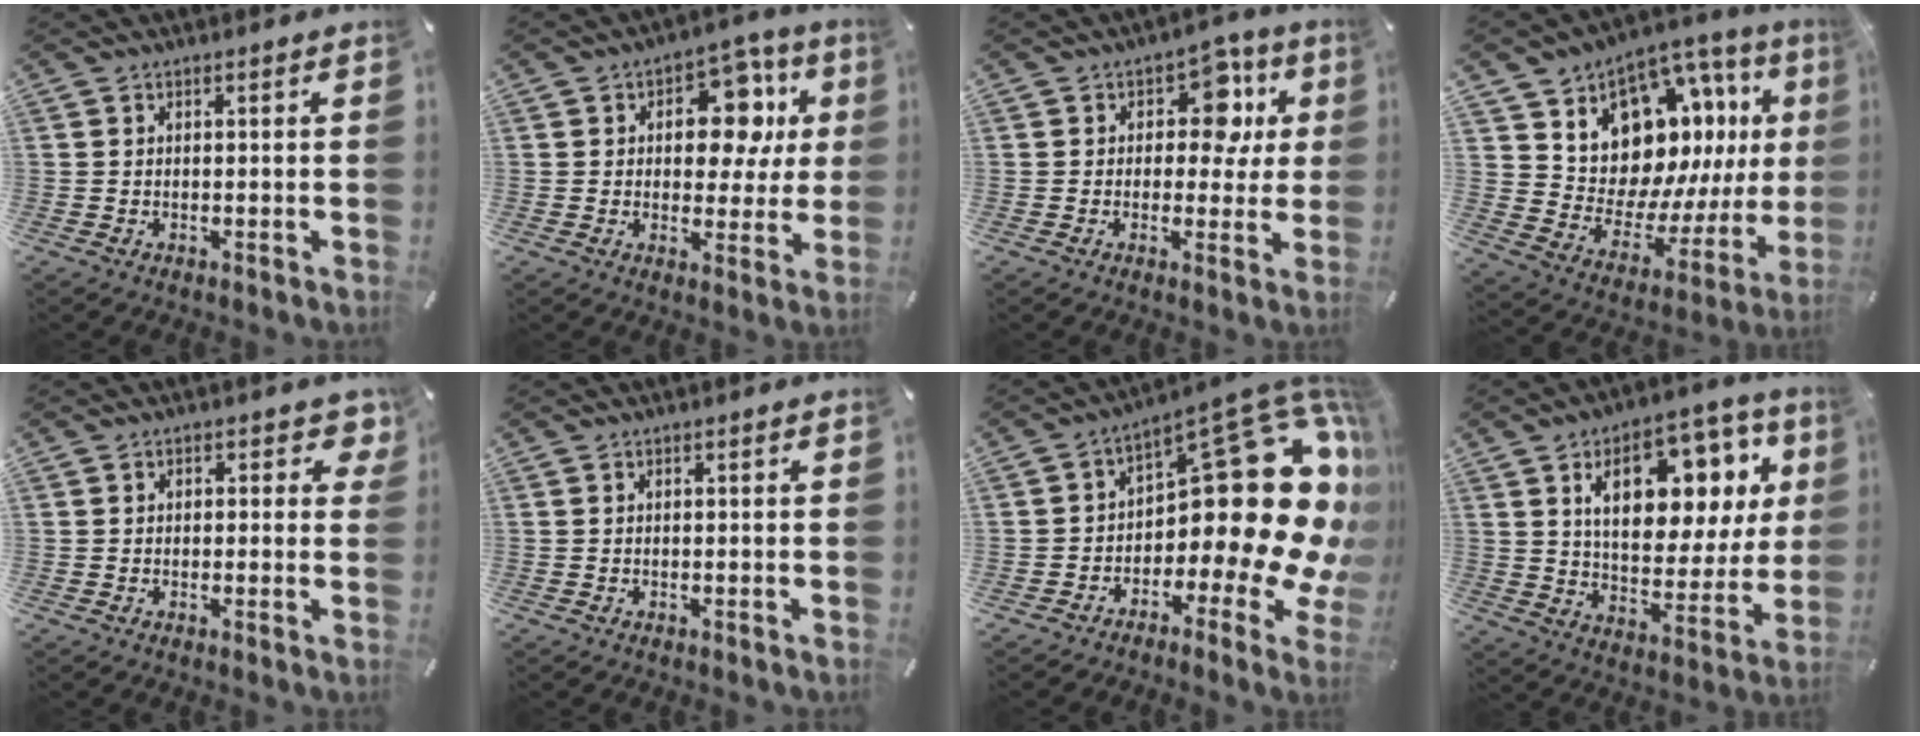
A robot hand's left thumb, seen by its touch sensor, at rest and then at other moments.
{"total": 14.2, "force": [4.2, 9.3, 9.9], "torque": [-0.124, -0.017, 0.070]}
{"total": 11.2, "force": [3.5, 7.4, 7.7], "torque": [-0.090, -0.014, 0.054]}
{"total": 13.9, "force": [7.7, 10.0, 5.7], "torque": [-0.083, -0.087, 0.150]}
{"total": 3.0, "force": [1.0, 2.0, 2.0], "torque": [-0.009, -0.004, 0.011]}
{"total": 0.0}
{"total": 23.8, "force": [4.7, 12.1, 19.9], "torque": [-0.251, -0.066, 0.089]}
{"total": 19.5, "force": [8.6, 11.0, 13.6], "torque": [-0.205, -0.034, 0.142]}